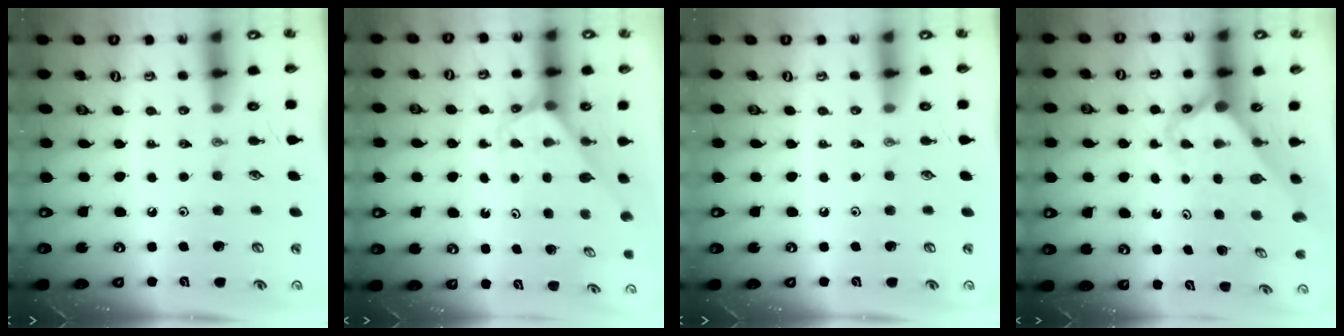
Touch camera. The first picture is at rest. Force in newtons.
{"total": 2.4, "press": 2.4, "slide": 0.2}
{"total": 0.0}
{"total": 3.3, "press": 3.3, "slide": 0.2}